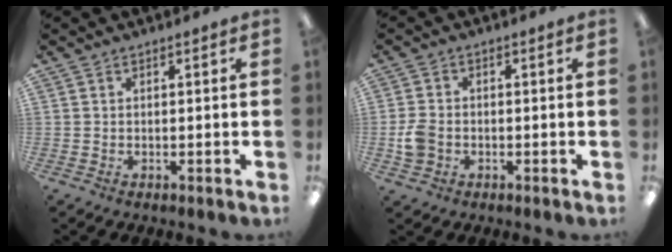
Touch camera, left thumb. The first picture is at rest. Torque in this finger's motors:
{"motor_torque": [-0.03, 0.04, -0.01, 0.01, 0.00]}